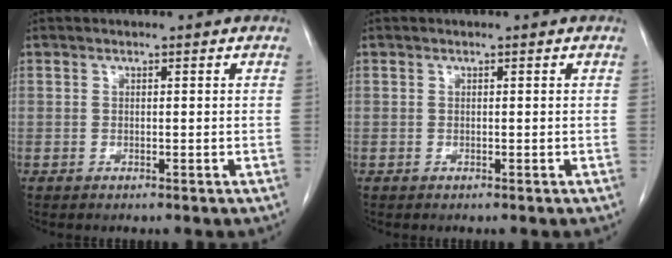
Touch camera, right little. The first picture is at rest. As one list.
[{"total": 0.0}]